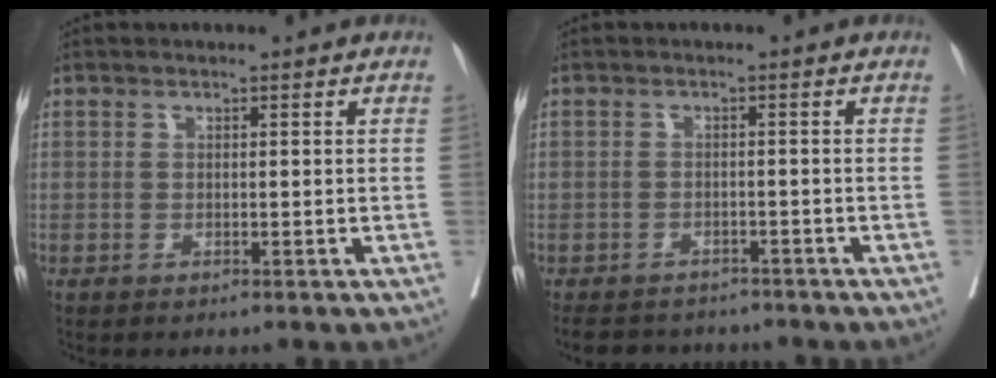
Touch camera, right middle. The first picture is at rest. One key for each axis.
{"total": 7.3, "fx": -6.6, "fy": 2.6, "fz": 1.3, "tx": -0.014, "ty": -0.001, "tz": -0.088}